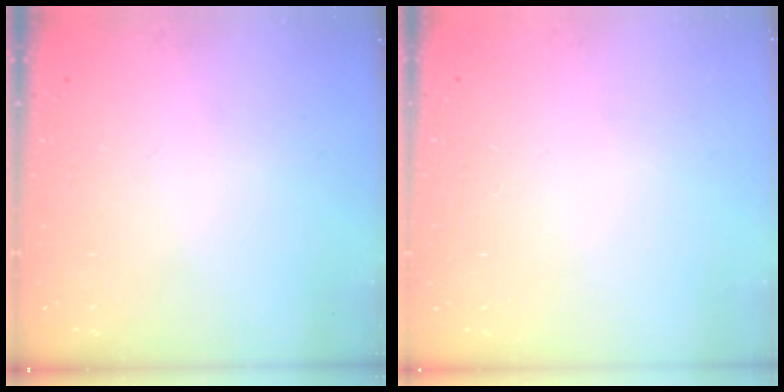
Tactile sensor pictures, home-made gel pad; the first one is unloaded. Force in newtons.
{"total": 0.0}